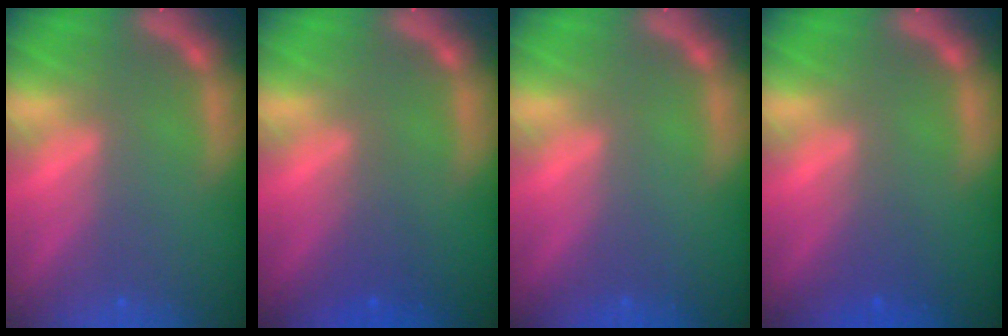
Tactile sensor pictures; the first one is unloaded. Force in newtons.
{"total": 2.0}
{"total": 0.0}
{"total": 1.4}